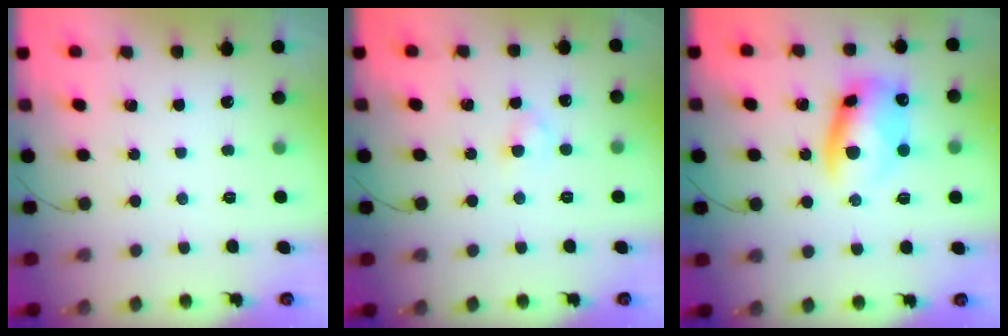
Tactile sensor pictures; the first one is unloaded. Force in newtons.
{"total": 2.2, "press": 2.1, "slide": 0.8}
{"total": 10.9, "press": 10.7, "slide": 1.9}